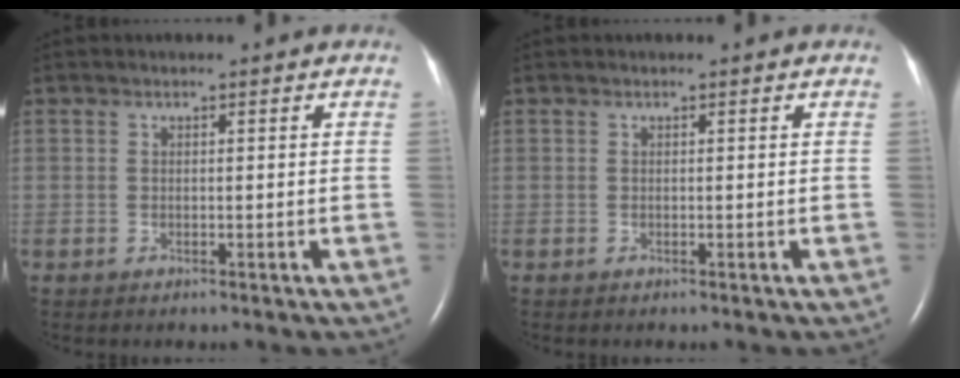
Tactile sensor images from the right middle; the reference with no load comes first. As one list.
[{"total": 0.0}]